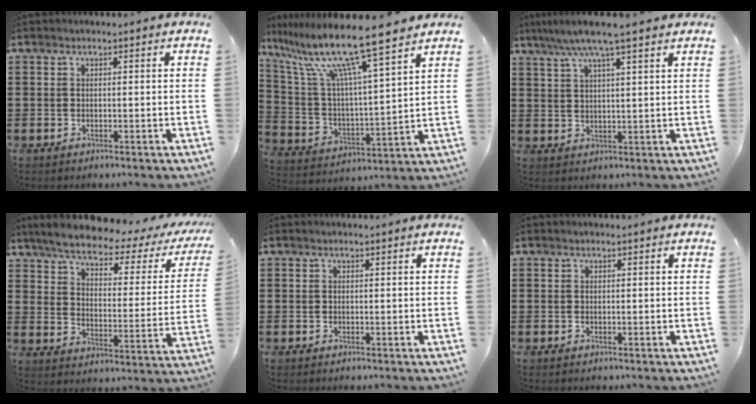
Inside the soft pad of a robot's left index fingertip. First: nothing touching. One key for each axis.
{"total": 12.7, "fx": 10.0, "fy": 0.3, "fz": 7.7, "tx": -0.180, "ty": -0.066, "tz": 0.165}
{"total": 6.3, "fx": 4.8, "fy": 0.0, "fz": 4.0, "tx": -0.092, "ty": -0.009, "tz": 0.083}
{"total": 5.5, "fx": 4.4, "fy": 1.1, "fz": 3.1, "tx": -0.082, "ty": -0.026, "tz": 0.071}
{"total": 0.0}
{"total": 0.0}